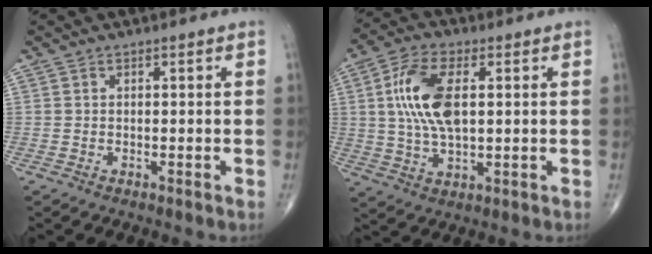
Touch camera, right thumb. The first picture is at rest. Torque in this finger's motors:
{"motor_torque": [0.91, 2.78, 1.63, 0.38, 0.20]}